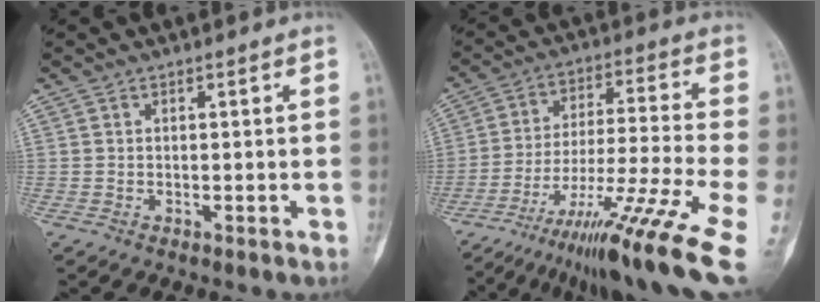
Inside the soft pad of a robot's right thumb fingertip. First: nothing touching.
{"total": 18.7, "force": [-11.3, -0.3, 14.9], "torque": [-0.270, 0.035, -0.189]}